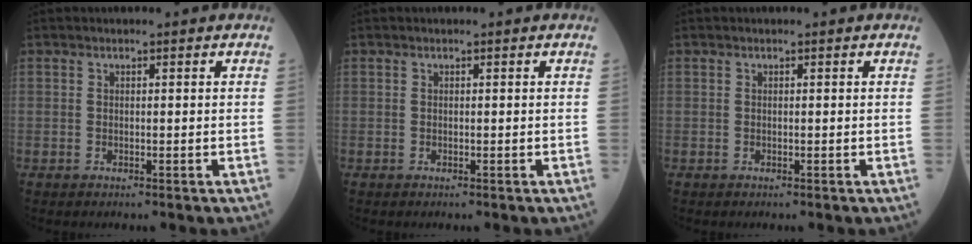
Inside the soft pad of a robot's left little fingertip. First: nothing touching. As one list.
[{"total": 0.0}, {"total": 0.0}]